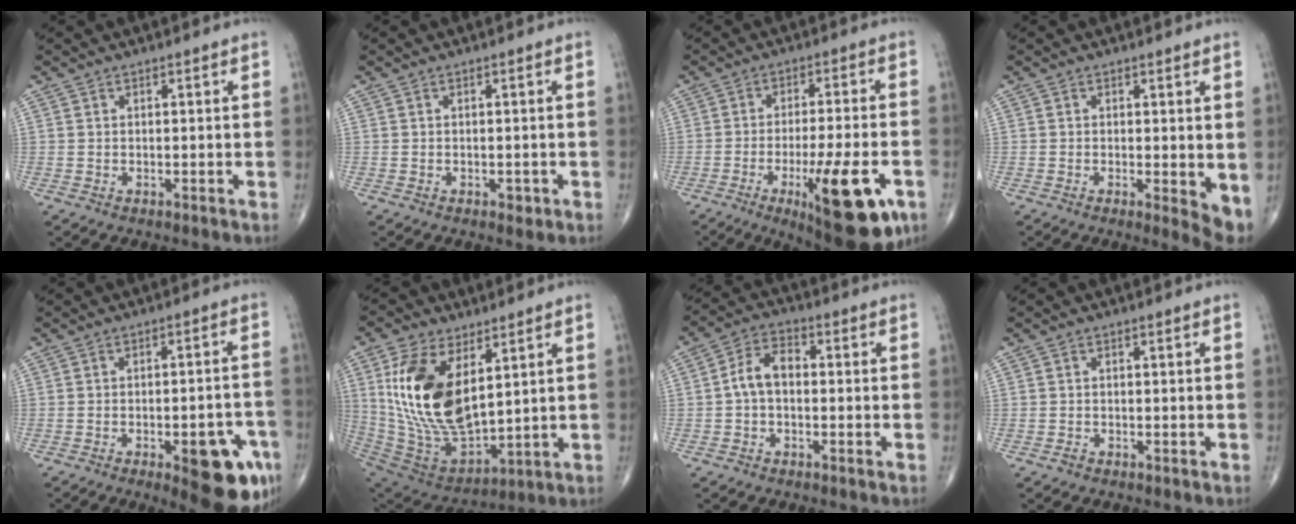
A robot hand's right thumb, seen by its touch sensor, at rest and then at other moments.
{"total": 1.2, "force": [-0.5, 0.8, 0.8], "torque": [-0.007, -0.001, -0.006]}
{"total": 17.6, "force": [-7.1, 4.6, 15.5], "torque": [-0.202, 0.006, -0.095]}
{"total": 4.6, "force": [-0.1, 1.5, 4.4], "torque": [-0.059, -0.013, -0.002]}
{"total": 14.5, "force": [-6.5, 5.0, 12.0], "torque": [-0.105, 0.025, -0.070]}
{"total": 20.9, "force": [6.1, 11.0, 16.7], "torque": [-0.314, -0.033, 0.132]}
{"total": 6.2, "force": [-0.5, 3.9, 4.8], "torque": [-0.081, 0.023, -0.020]}
{"total": 0.8, "force": [-0.5, 0.5, 0.2], "torque": [-0.003, 0.001, -0.013]}